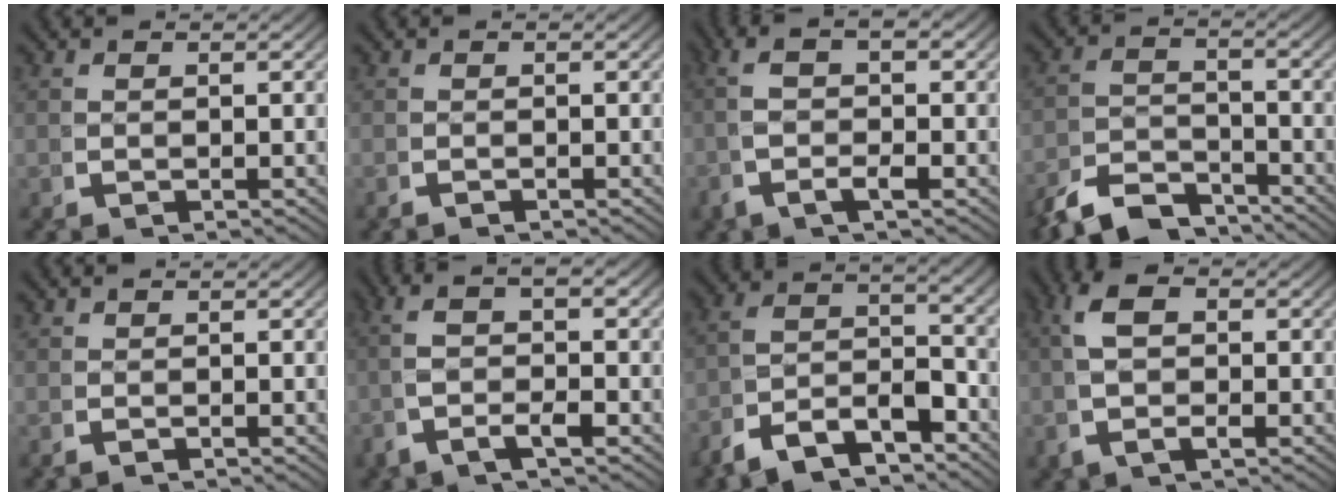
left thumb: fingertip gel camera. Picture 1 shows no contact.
{"total": 0.5, "force": [-0.5, 0.1, 0.0], "torque": [0.003, -0.003, -0.012]}
{"total": 4.1, "force": [0.2, 1.6, 3.8], "torque": [-0.084, 0.005, -0.004]}
{"total": 5.8, "force": [-5.0, 2.0, 2.1], "torque": [-0.032, -0.018, -0.090]}
{"total": 0.0}
{"total": 4.4, "force": [-0.1, 1.5, 4.1], "torque": [-0.091, 0.003, -0.008]}
{"total": 7.7, "force": [-2.9, 4.7, 5.3], "torque": [-0.105, -0.020, -0.049]}
{"total": 4.3, "force": [0.7, 2.2, 3.6], "torque": [-0.083, 0.003, 0.009]}